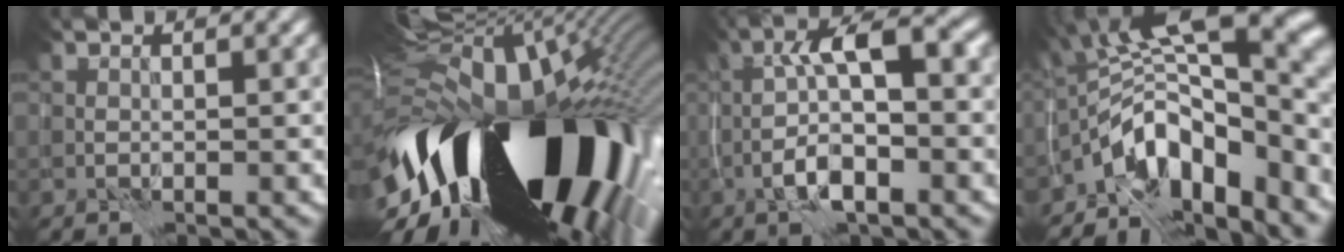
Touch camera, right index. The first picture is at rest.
{"total": 20.7, "force": [-3.6, 10.7, 17.4], "torque": [-0.290, -0.062, -0.044]}
{"total": 6.0, "force": [-0.8, 2.0, 5.6], "torque": [-0.101, 0.019, -0.022]}
{"total": 12.1, "force": [-4.2, 5.8, 9.8], "torque": [-0.136, 0.009, -0.069]}